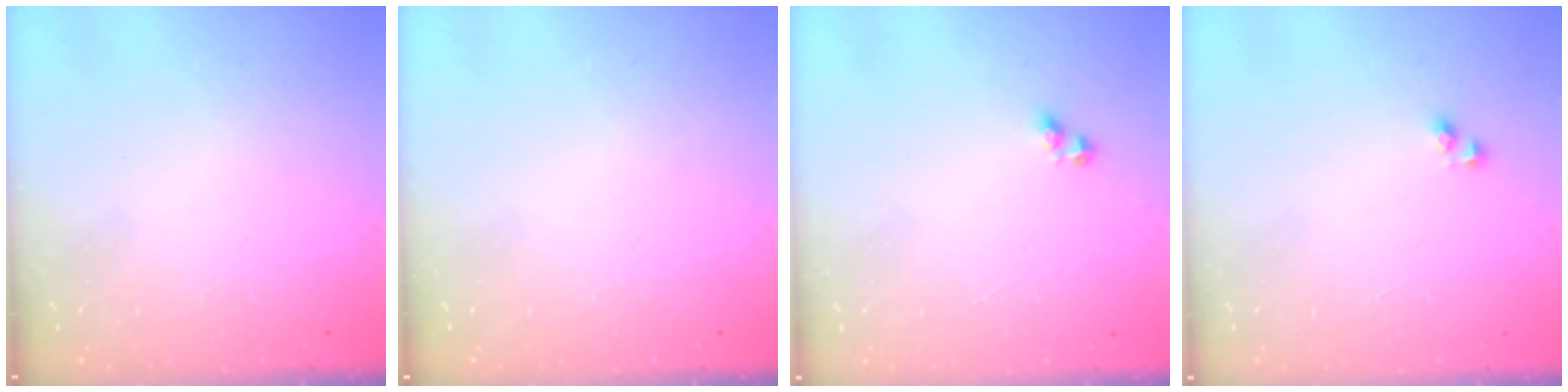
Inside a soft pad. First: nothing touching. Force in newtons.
{"total": 0.0}
{"total": 2.9, "press": 2.9, "slide": 0.4}
{"total": 4.0, "press": 4.0, "slide": 0.4}